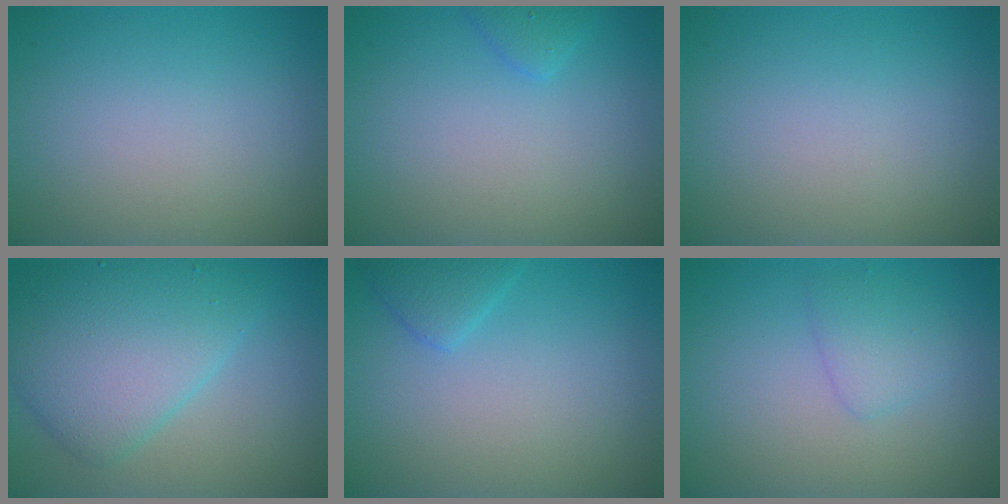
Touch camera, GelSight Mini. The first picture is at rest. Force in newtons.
{"total": 1.2, "press": 1.2, "slide": 0.1}
{"total": 0.0}
{"total": 6.9, "press": 6.9, "slide": 0.1}
{"total": 1.8, "press": 1.8, "slide": 0.2}
{"total": 1.9, "press": 1.9, "slide": 0.0}